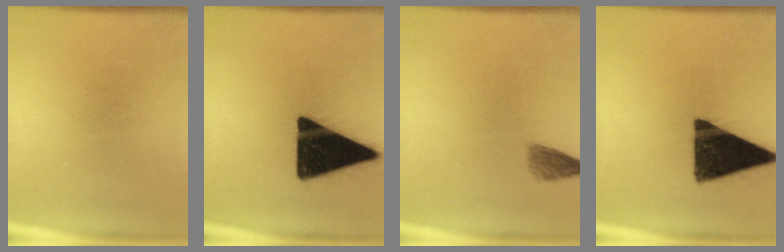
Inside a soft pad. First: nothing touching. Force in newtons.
{"total": 19.9}
{"total": 2.2}
{"total": 17.1}